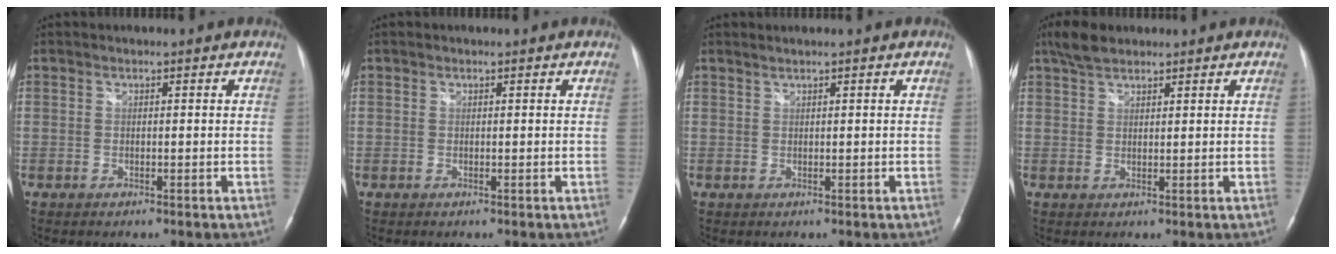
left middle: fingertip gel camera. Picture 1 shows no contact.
{"total": 0.0}
{"total": 0.7, "force": [0.7, -0.2, 0.3], "torque": [-0.010, 0.005, 0.017]}
{"total": 3.9, "force": [3.1, 1.5, 1.7], "torque": [-0.043, 0.014, 0.061]}